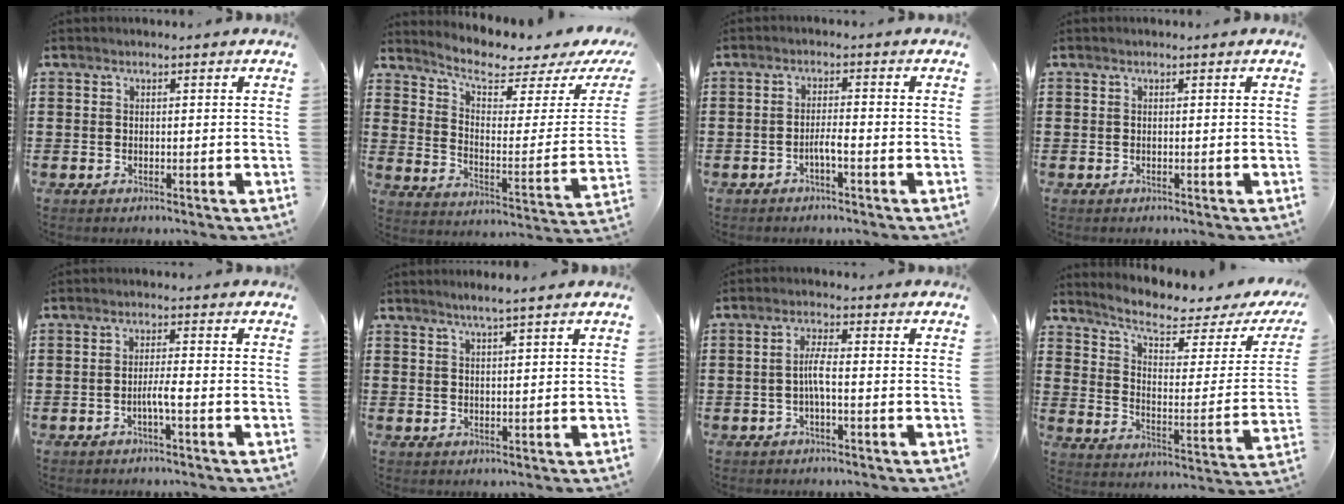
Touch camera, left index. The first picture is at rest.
{"total": 5.2, "force": [4.1, 1.1, 3.0], "torque": [-0.074, -0.034, 0.062]}
{"total": 2.0, "force": [-1.1, 0.2, 1.7], "torque": [-0.032, 0.003, -0.021]}
{"total": 0.0}
{"total": 2.5, "force": [-1.1, 0.1, 2.3], "torque": [-0.049, -0.001, -0.024]}
{"total": 2.3, "force": [1.9, -0.2, 1.3], "torque": [-0.028, 0.000, 0.034]}
{"total": 3.4, "force": [-0.7, 0.5, 3.3], "torque": [-0.069, -0.001, -0.017]}
{"total": 5.9, "force": [4.4, 1.2, 3.8], "torque": [-0.088, -0.029, 0.067]}